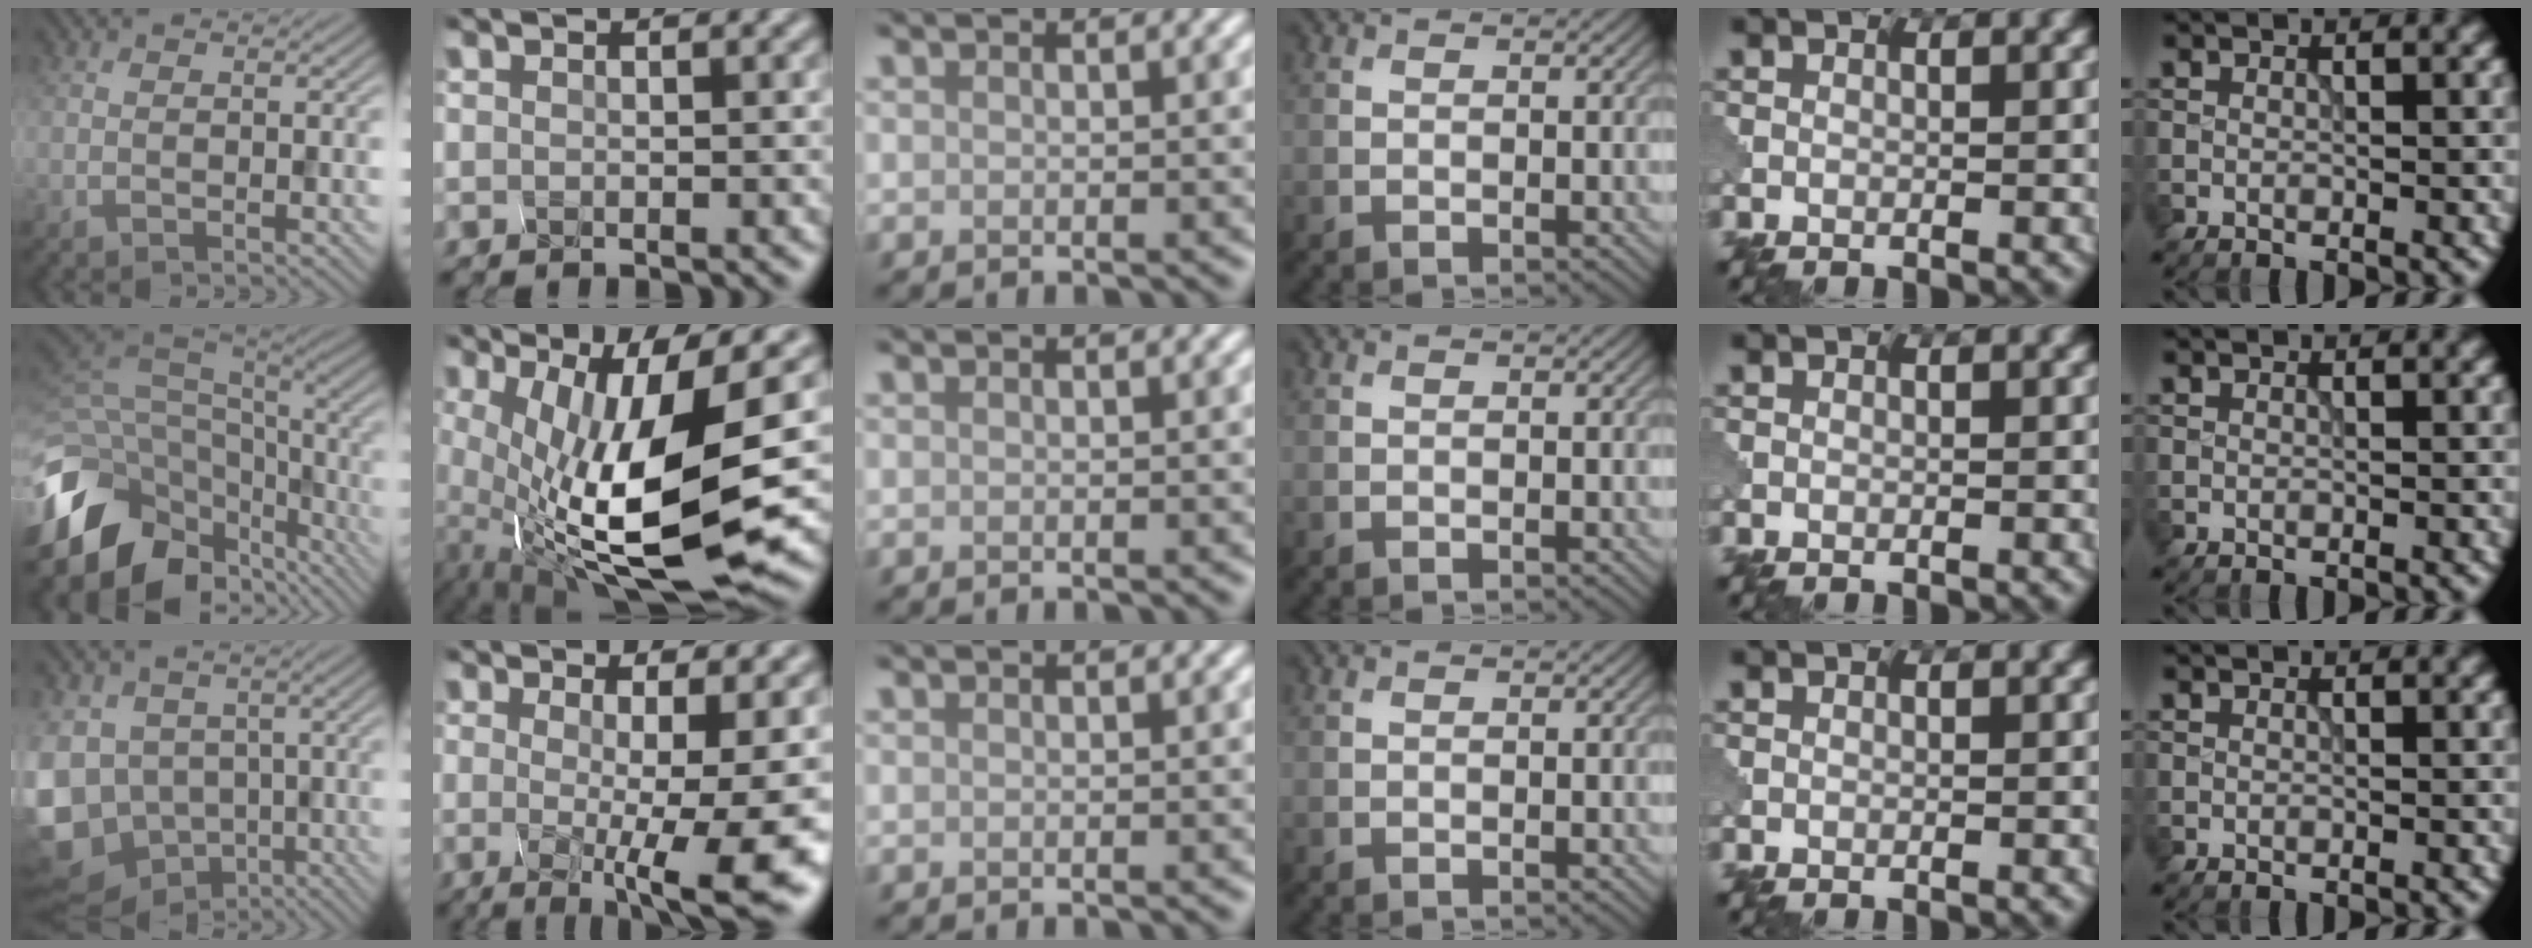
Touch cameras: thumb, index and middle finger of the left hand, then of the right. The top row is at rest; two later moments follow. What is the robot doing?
{"motion": "squeeze", "object": "hand grip exerciser"}